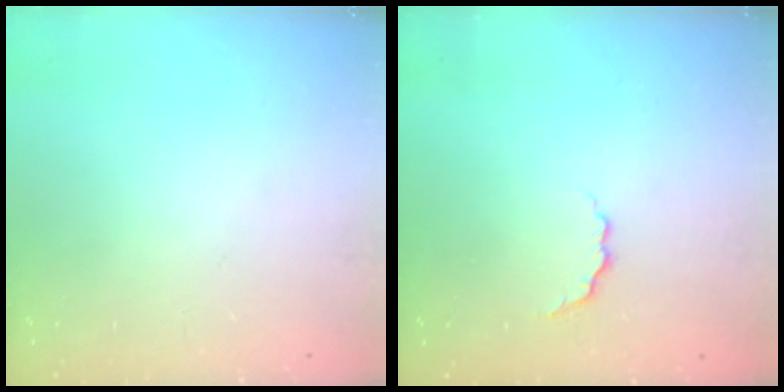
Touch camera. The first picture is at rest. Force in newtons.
{"total": 3.2, "press": 3.1, "slide": 0.9}